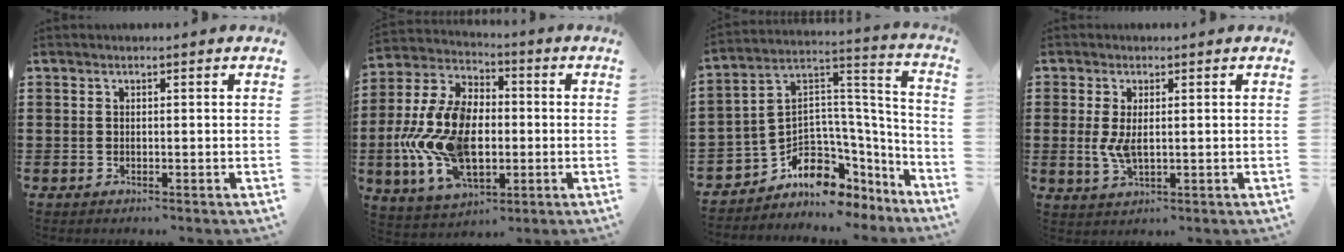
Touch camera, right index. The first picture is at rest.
{"total": 14.4, "force": [-2.1, 8.9, 11.2], "torque": [-0.278, -0.005, -0.041]}
{"total": 6.7, "force": [-2.6, 5.6, 2.4], "torque": [-0.069, -0.020, -0.040]}
{"total": 4.1, "force": [0.4, 1.7, 3.7], "torque": [-0.090, -0.004, 0.003]}